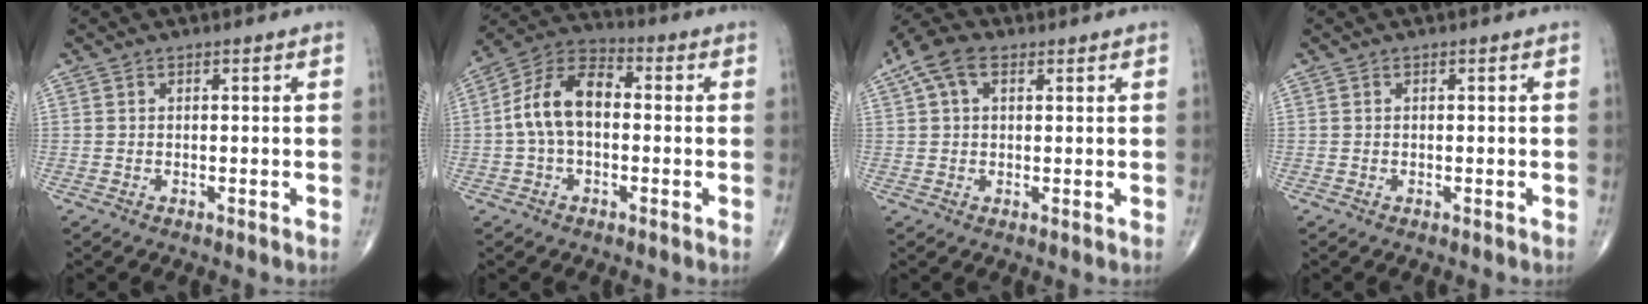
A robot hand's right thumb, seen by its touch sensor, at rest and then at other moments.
{"total": 11.5, "force": [-0.1, 6.9, 9.2], "torque": [-0.171, 0.035, -0.012]}
{"total": 6.8, "force": [2.7, 4.0, 4.7], "torque": [-0.097, 0.022, 0.047]}
{"total": 0.0}